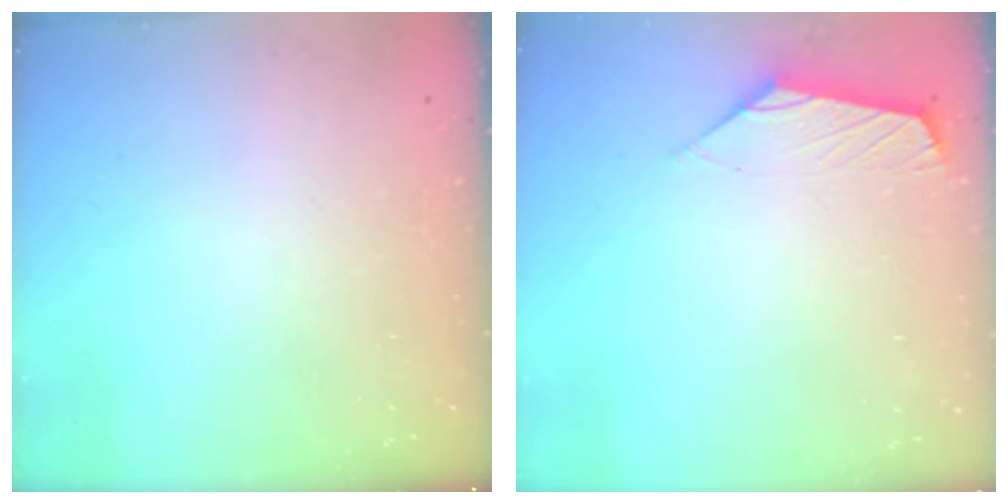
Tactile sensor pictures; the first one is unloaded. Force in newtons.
{"total": 1.5, "press": 1.5, "slide": 0.3}